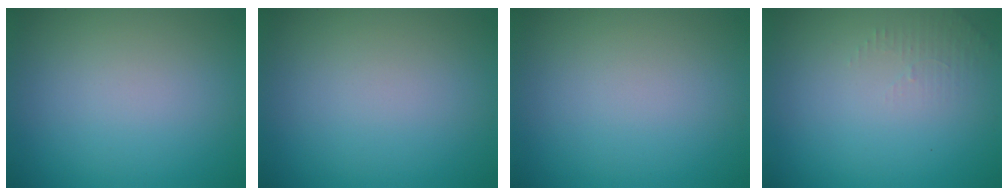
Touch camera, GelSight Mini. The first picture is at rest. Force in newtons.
{"total": 0.0}
{"total": 0.0}
{"total": 1.3, "press": 1.2, "slide": 0.3}